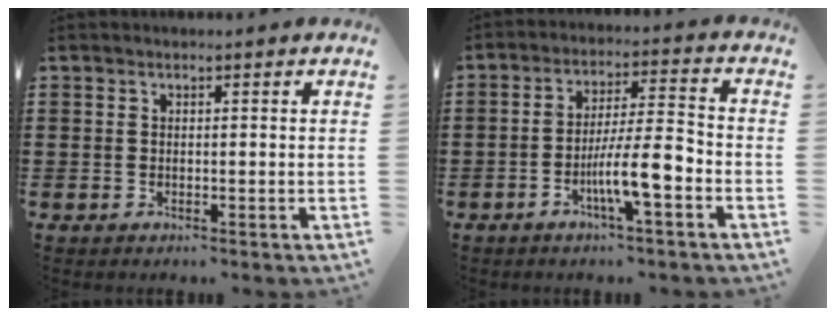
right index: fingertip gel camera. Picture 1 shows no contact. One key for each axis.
{"total": 8.9, "fx": -3.7, "fy": 1.5, "fz": 7.9, "tx": -0.143, "ty": 0.000, "tz": -0.068}